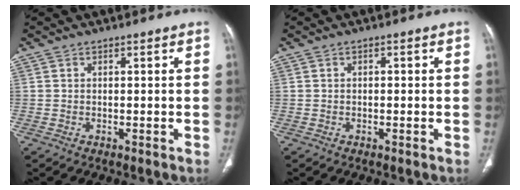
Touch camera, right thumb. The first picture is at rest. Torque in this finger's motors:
{"motor_torque": [-0.36, -0.52, -0.11, 0.51, 0.00]}